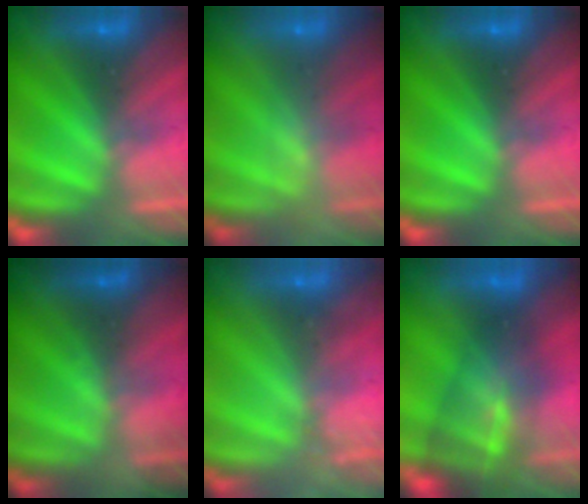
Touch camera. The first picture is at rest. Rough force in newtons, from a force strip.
{"total": 2.3}
{"total": 0.0}
{"total": 1.6}
{"total": 2.6}
{"total": 9.2}